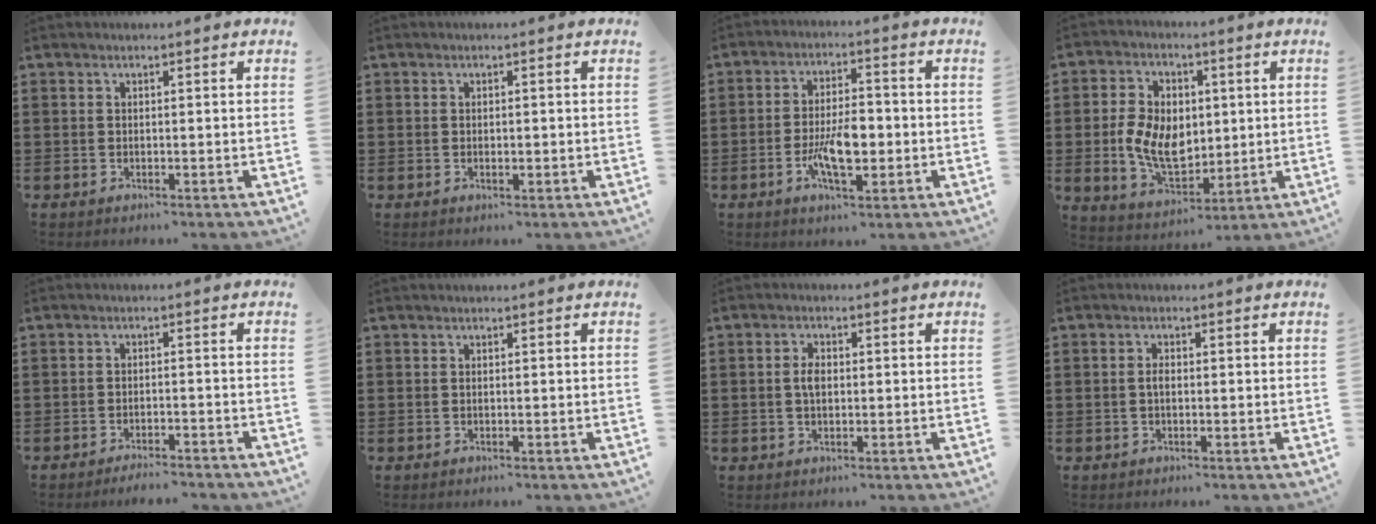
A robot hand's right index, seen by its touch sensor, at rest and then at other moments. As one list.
[{"total": 0.8, "force": [-0.1, 0.4, 0.7], "torque": [-0.013, 0.001, -0.002]}, {"total": 7.9, "force": [-2.0, 3.3, 6.9], "torque": [-0.142, -0.001, -0.038]}, {"total": 9.2, "force": [-0.1, 6.7, 6.3], "torque": [-0.145, 0.009, -0.005]}, {"total": 2.4, "force": [-2.4, 0.0, 0.4], "torque": [-0.010, 0.000, -0.048]}, {"total": 0.0}, {"total": 2.7, "force": [0.1, 1.4, 2.3], "torque": [-0.053, 0.003, -0.002]}, {"total": 1.5, "force": [-0.2, 0.7, 1.4], "torque": [-0.026, 0.001, -0.004]}]